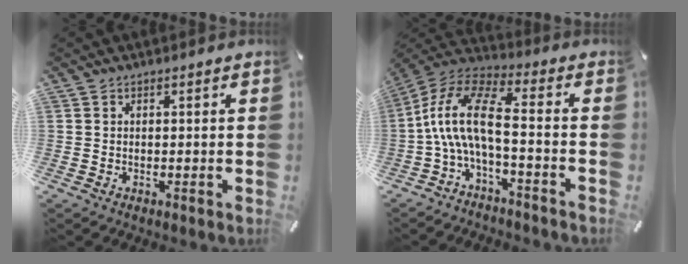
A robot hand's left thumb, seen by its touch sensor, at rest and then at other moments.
{"total": 12.5, "force": [-2.0, 4.8, 11.3], "torque": [-0.245, -0.005, -0.041]}